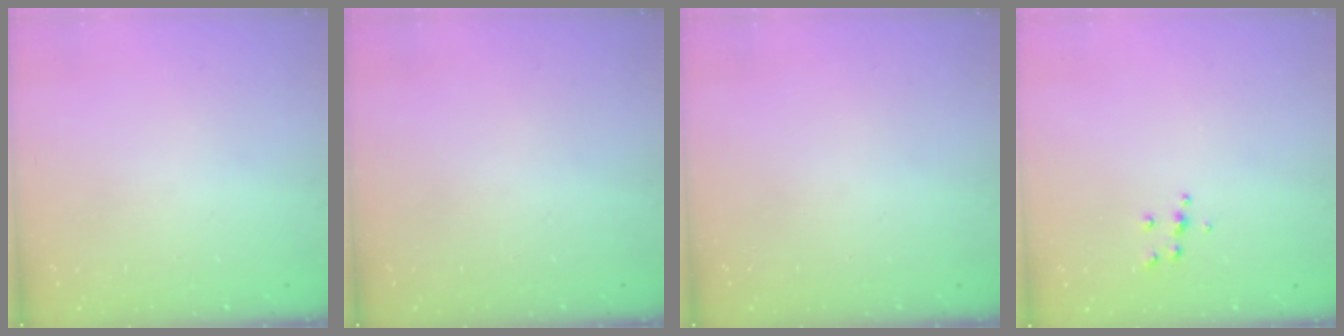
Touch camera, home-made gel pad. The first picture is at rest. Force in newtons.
{"total": 0.0}
{"total": 0.0}
{"total": 4.8, "press": 4.7, "slide": 0.6}